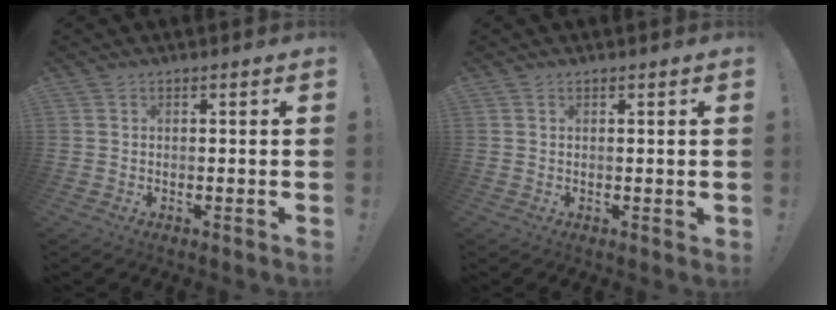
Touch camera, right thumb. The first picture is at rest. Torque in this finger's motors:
{"motor_torque": [0.01, -0.08, 0.11, -0.17, 0.04]}